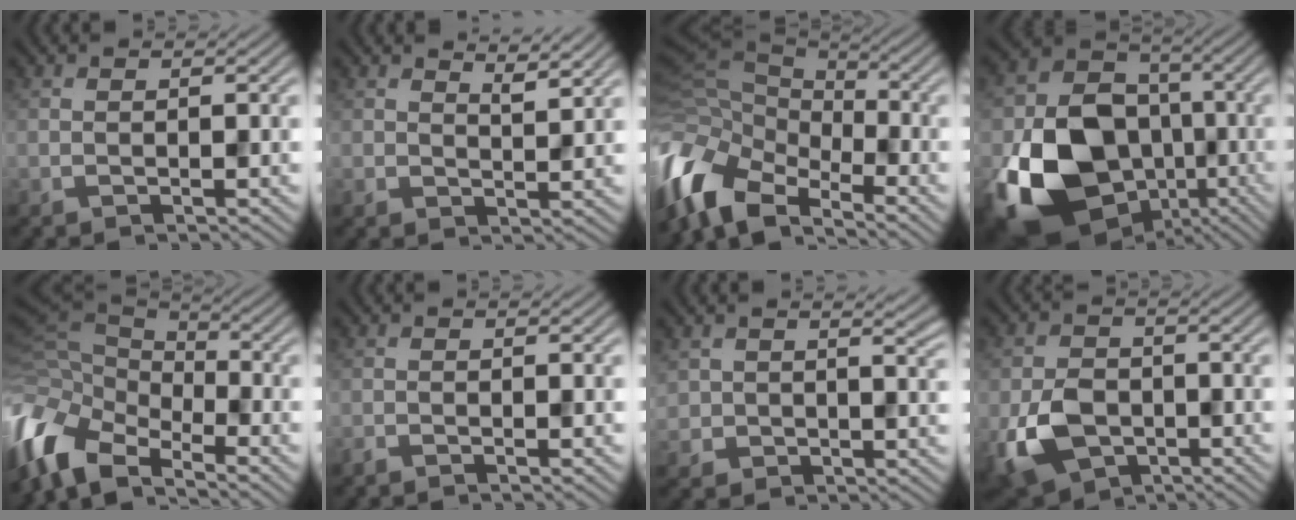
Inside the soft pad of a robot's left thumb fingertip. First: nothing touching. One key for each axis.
{"total": 2.9, "fx": 2.4, "fy": 0.9, "fz": 1.4, "tx": -0.021, "ty": -0.004, "tz": 0.043}
{"total": 11.9, "fx": -6.2, "fy": 6.2, "fz": 8.1, "tx": -0.205, "ty": -0.001, "tz": -0.127}
{"total": 18.6, "fx": -5.9, "fy": 14.3, "fz": 10.3, "tx": -0.236, "ty": -0.060, "tz": -0.092}
{"total": 10.5, "fx": -5.6, "fy": 5.2, "fz": 7.3, "tx": -0.188, "ty": -0.002, "tz": -0.117}
{"total": 0.7, "fx": -0.7, "fy": 0.0, "fz": 0.3, "tx": -0.005, "ty": -0.002, "tz": -0.015}
{"total": 3.5, "fx": 1.9, "fy": 2.6, "fz": 1.3, "tx": -0.045, "ty": -0.009, "tz": 0.032}
{"total": 8.5, "fx": -3.0, "fy": 6.1, "fz": 5.0, "tx": -0.121, "ty": -0.022, "tz": -0.064}